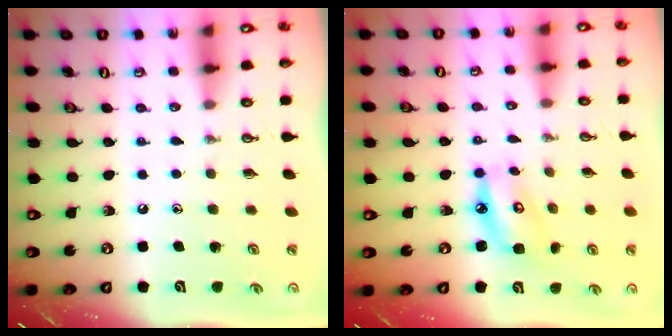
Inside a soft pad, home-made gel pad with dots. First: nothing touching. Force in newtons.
{"total": 7.9, "press": 7.9, "slide": 0.8}